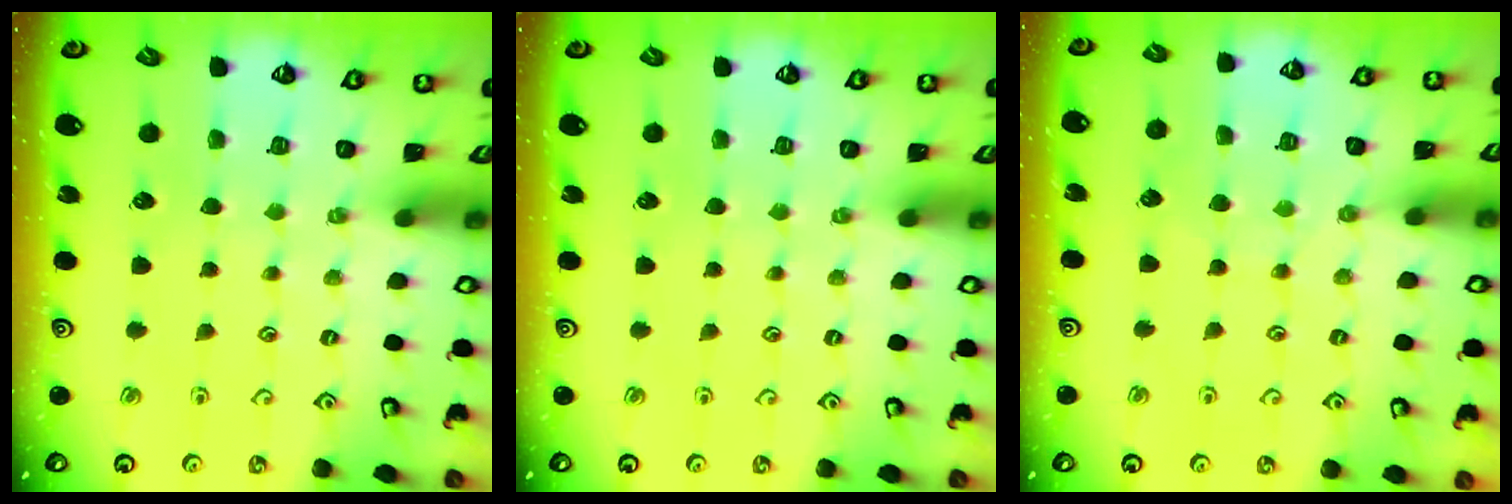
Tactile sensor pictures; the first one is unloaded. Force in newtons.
{"total": 0.0}
{"total": 4.7, "press": 4.7, "slide": 0.6}